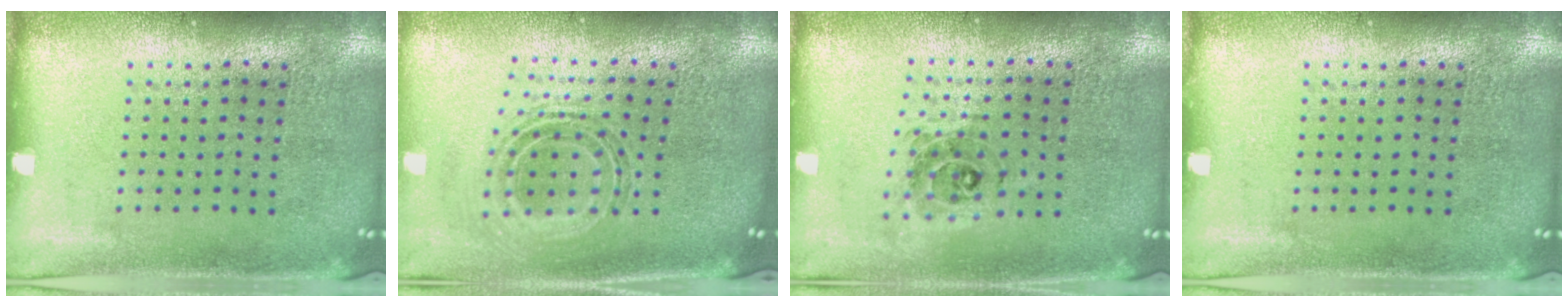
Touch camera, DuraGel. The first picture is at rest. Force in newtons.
{"total": 0.9, "press": 0.8, "slide": 0.3}
{"total": 0.8, "press": 0.8, "slide": 0.1}
{"total": 0.0}